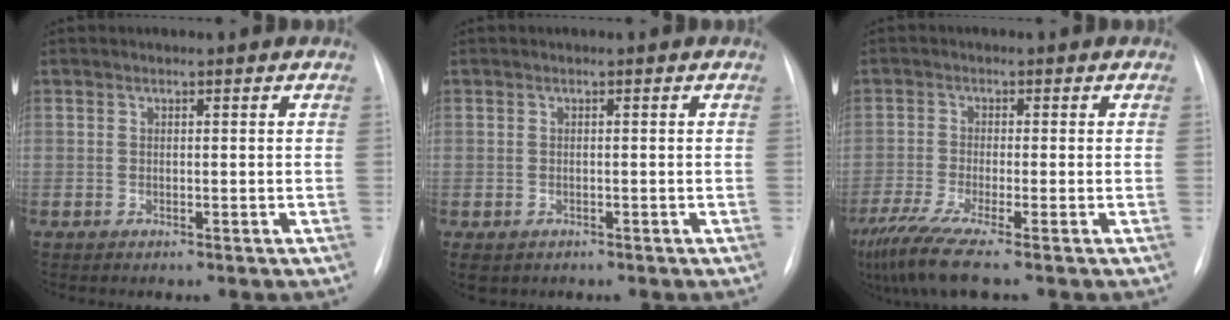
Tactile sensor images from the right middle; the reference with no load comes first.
{"total": 3.4, "force": [-2.0, 2.4, 1.1], "torque": [-0.016, -0.002, -0.028]}
{"total": 8.4, "force": [-6.2, -0.3, 5.6], "torque": [-0.107, -0.029, -0.112]}